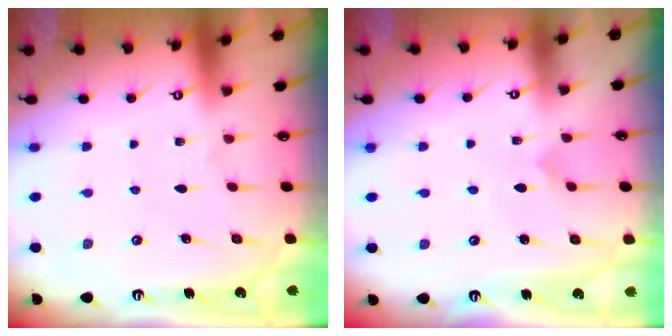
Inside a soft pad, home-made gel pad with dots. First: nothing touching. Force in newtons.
{"total": 1.3, "press": 1.3, "slide": 0.1}